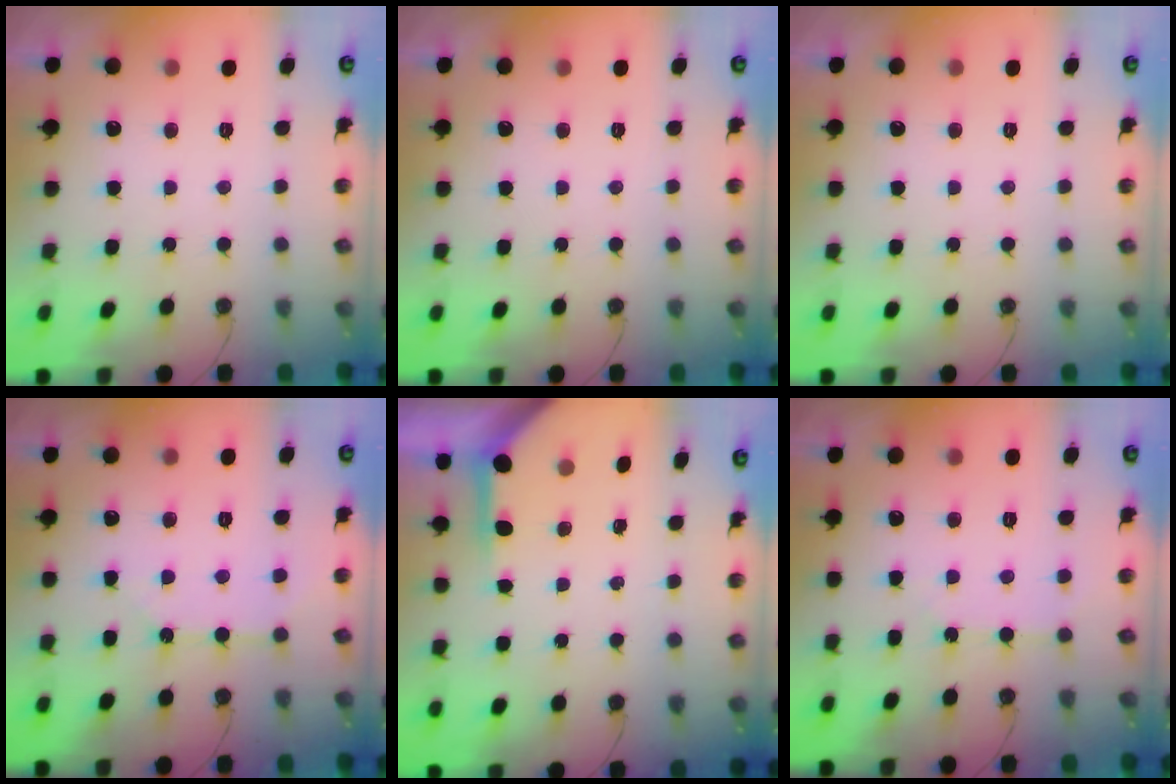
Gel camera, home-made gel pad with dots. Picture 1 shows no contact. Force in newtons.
{"total": 0.0}
{"total": 0.0}
{"total": 6.6, "press": 6.6, "slide": 0.7}
{"total": 4.0, "press": 4.0, "slide": 0.3}
{"total": 3.3, "press": 3.2, "slide": 0.3}